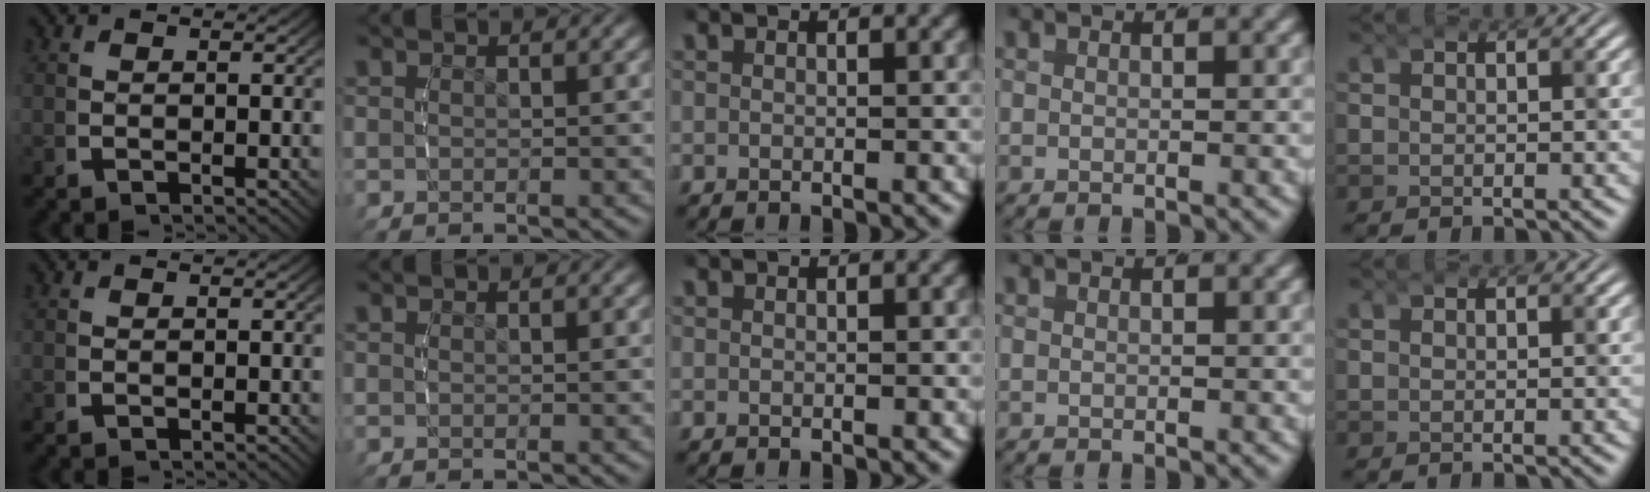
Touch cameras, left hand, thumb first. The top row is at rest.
{}